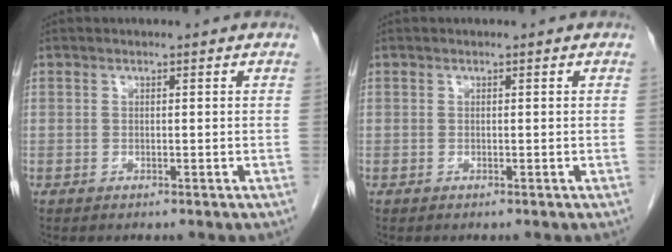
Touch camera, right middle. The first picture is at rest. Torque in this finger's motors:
{"motor_torque": [-0.19, 0.19, -0.04, -0.01]}